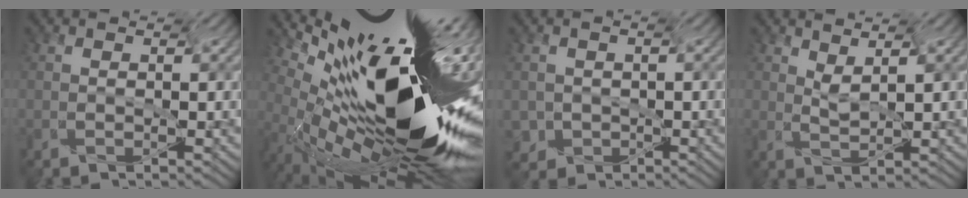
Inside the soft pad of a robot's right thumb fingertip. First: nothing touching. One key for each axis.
{"total": 16.0, "fx": -1.8, "fy": 4.6, "fz": 15.2, "tx": -0.248, "ty": -0.005, "tz": -0.023}
{"total": 1.9, "fx": -0.6, "fy": 1.6, "fz": -0.9, "tx": -0.010, "ty": 0.002, "tz": 0.000}
{"total": 1.2, "fx": 0.9, "fy": 0.0, "fz": 0.8, "tx": -0.028, "ty": 0.003, "tz": 0.024}